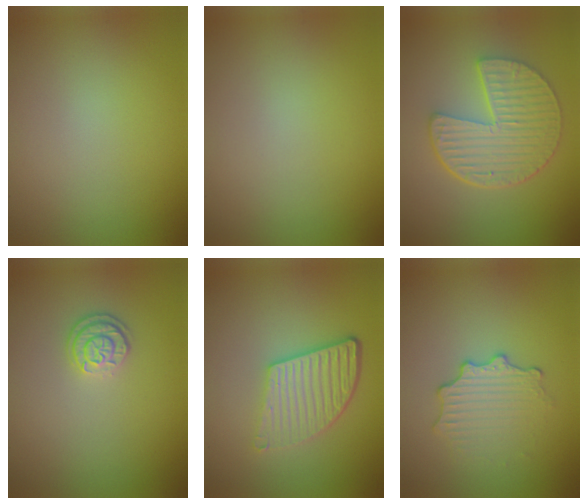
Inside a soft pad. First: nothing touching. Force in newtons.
{"total": 0.0}
{"total": 6.3, "press": 4.6, "slide": 4.3}
{"total": 2.3, "press": 2.0, "slide": 1.3}
{"total": 5.1, "press": 3.8, "slide": 3.5}
{"total": 3.2, "press": 2.5, "slide": 1.9}